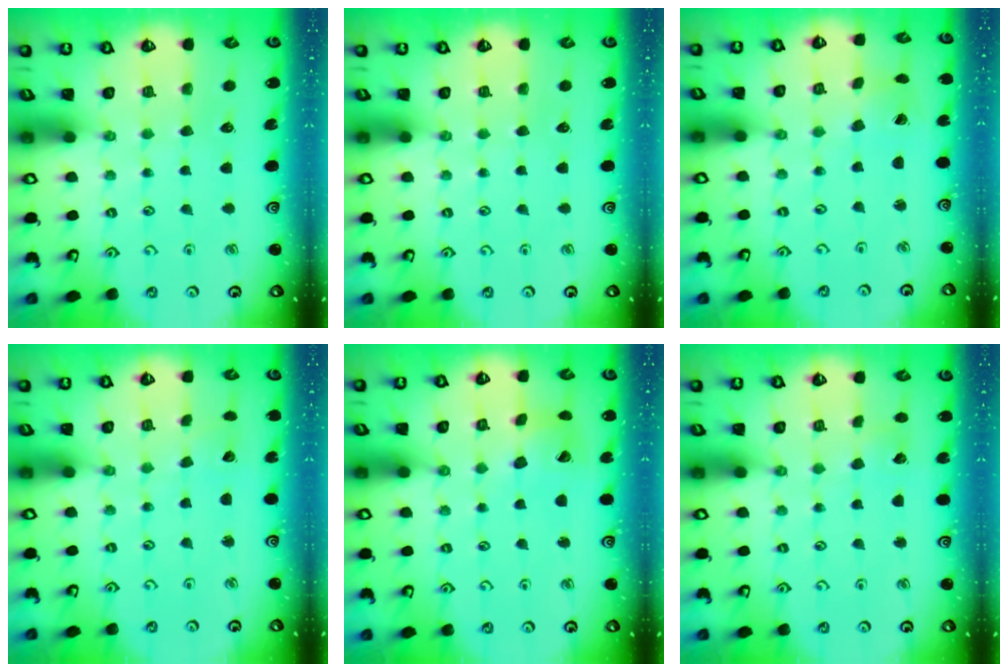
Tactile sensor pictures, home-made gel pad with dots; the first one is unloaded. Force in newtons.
{"total": 0.0}
{"total": 1.1, "press": 1.1, "slide": 0.1}
{"total": 1.8, "press": 1.8, "slide": 0.0}
{"total": 9.5, "press": 9.4, "slide": 1.3}
{"total": 2.8, "press": 2.8, "slide": 0.2}